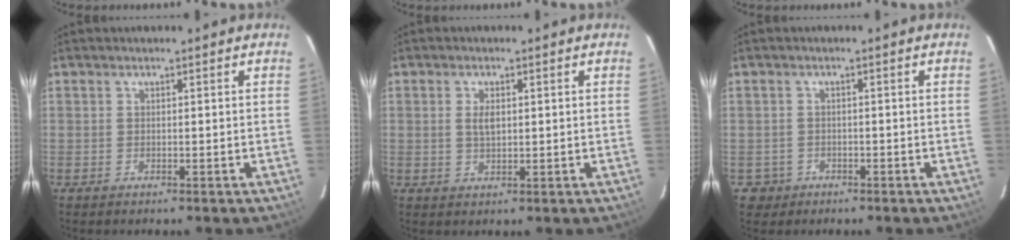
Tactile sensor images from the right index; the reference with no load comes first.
{"total": 2.9, "force": [0.5, 1.5, 2.4], "torque": [-0.045, 0.001, 0.011]}
{"total": 3.3, "force": [-1.2, 3.0, 0.2], "torque": [-0.012, 0.012, -0.015]}